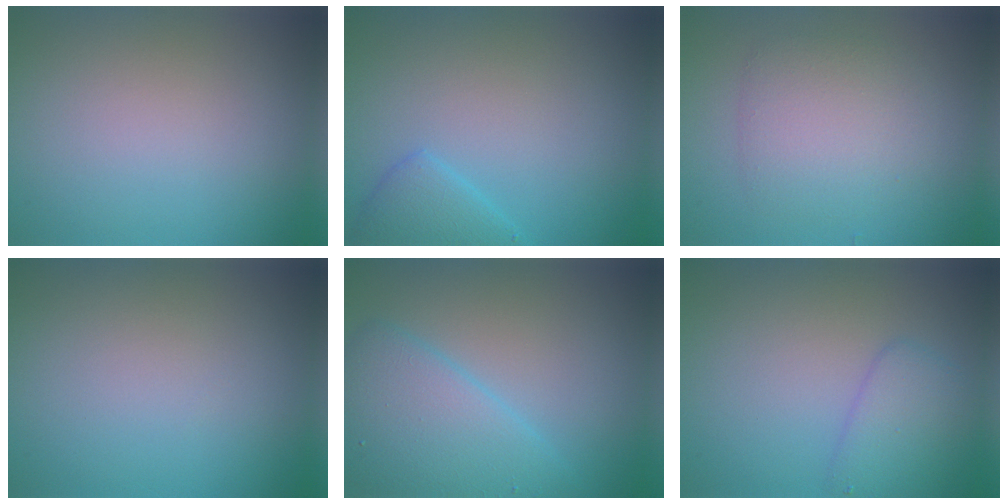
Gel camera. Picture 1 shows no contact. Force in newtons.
{"total": 2.3, "press": 2.3, "slide": 0.1}
{"total": 3.7, "press": 3.7, "slide": 0.1}
{"total": 0.0}
{"total": 5.3, "press": 5.3, "slide": 0.2}
{"total": 2.6, "press": 2.5, "slide": 0.2}